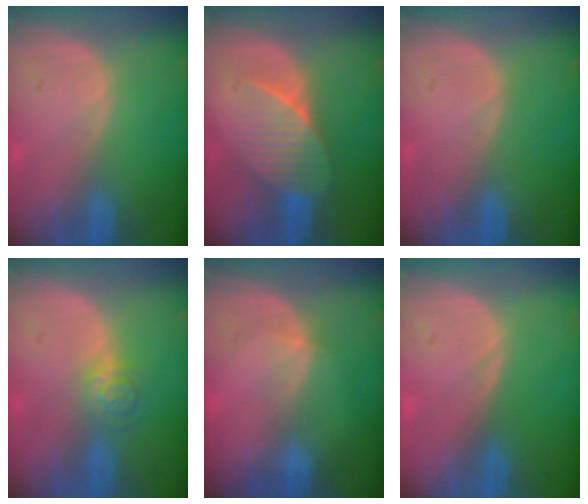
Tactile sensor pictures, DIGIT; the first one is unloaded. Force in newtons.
{"total": 6.9, "press": 6.6, "slide": 2.1}
{"total": 0.0}
{"total": 3.9, "press": 3.6, "slide": 1.6}
{"total": 2.1, "press": 1.7, "slide": 1.2}
{"total": 0.0}